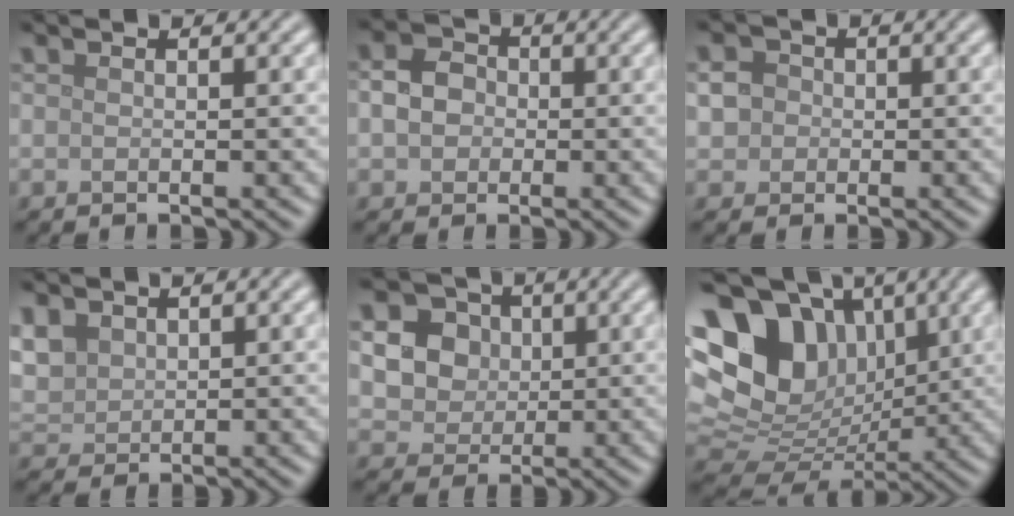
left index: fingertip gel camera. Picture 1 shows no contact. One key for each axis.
{"total": 3.1, "fx": -0.2, "fy": 2.6, "fz": 1.6, "tx": -0.029, "ty": 0.002, "tz": -0.010}
{"total": 3.3, "fx": 0.3, "fy": 3.0, "fz": 1.3, "tx": -0.013, "ty": 0.016, "tz": -0.010}
{"total": 3.1, "fx": 1.7, "fy": 2.3, "fz": 1.4, "tx": -0.044, "ty": 0.004, "tz": 0.036}
{"total": 7.1, "fx": 2.0, "fy": 5.9, "fz": 3.2, "tx": -0.067, "ty": 0.023, "tz": 0.027}
{"total": 13.6, "fx": 4.6, "fy": 9.7, "fz": 8.3, "tx": -0.168, "ty": 0.021, "tz": 0.081}